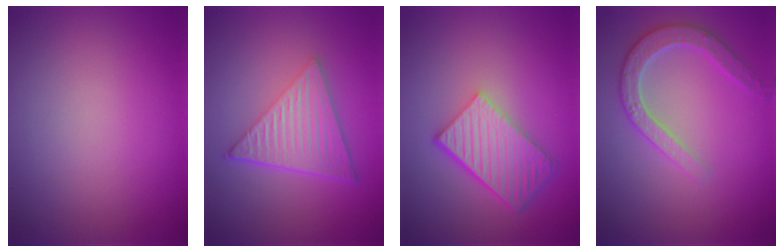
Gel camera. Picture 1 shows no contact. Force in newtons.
{"total": 6.8, "press": 4.5, "slide": 5.1}
{"total": 6.1, "press": 4.2, "slide": 4.4}
{"total": 3.3, "press": 3.2, "slide": 0.8}